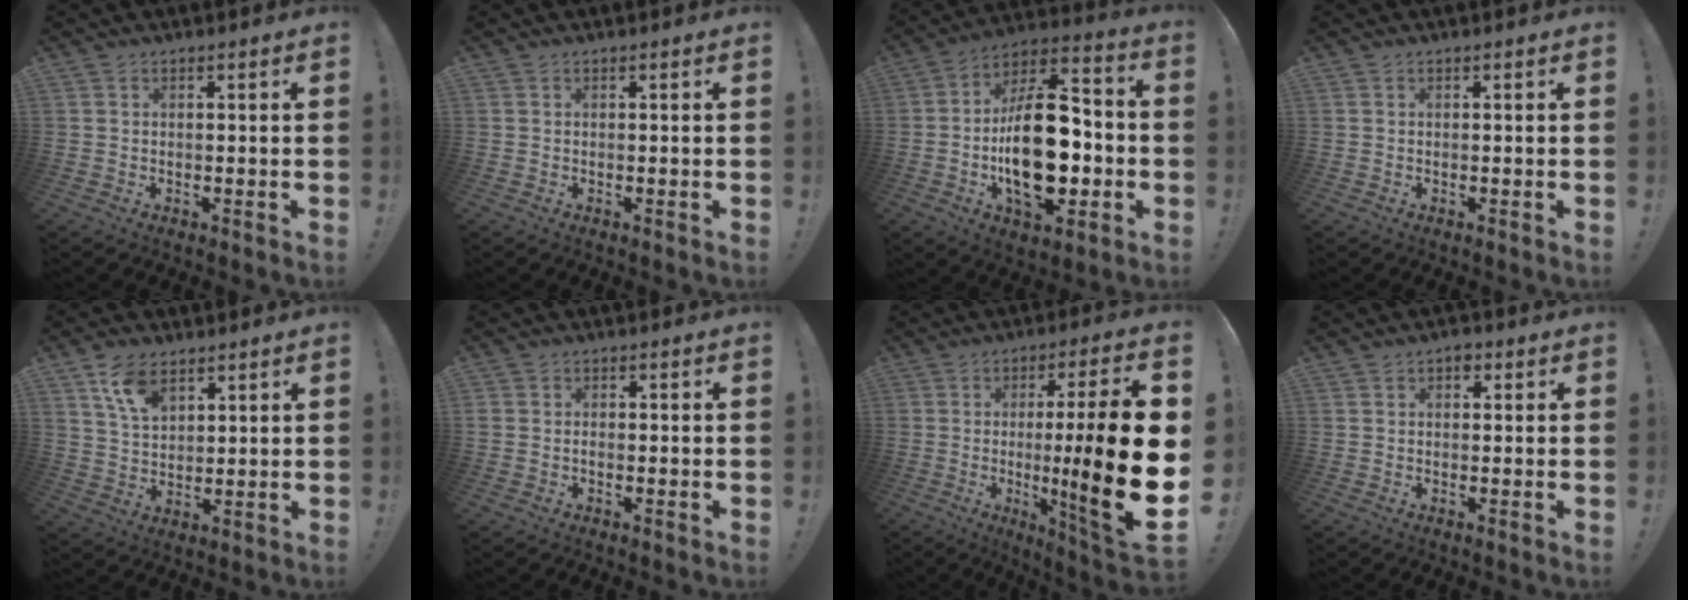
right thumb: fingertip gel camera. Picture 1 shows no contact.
{"total": 0.0}
{"total": 24.8, "force": [-4.0, 13.2, 20.6], "torque": [-0.355, 0.024, -0.056]}
{"total": 0.0}
{"total": 9.0, "force": [5.7, 5.0, 4.9], "torque": [-0.089, -0.020, 0.109]}
{"total": 0.9, "force": [-0.7, 0.6, 0.1], "torque": [-0.006, 0.004, -0.012]}
{"total": 22.8, "force": [-2.4, 1.5, 22.6], "torque": [-0.374, -0.011, -0.042]}
{"total": 2.3, "force": [0.8, 1.7, 1.4], "torque": [-0.012, 0.000, 0.011]}